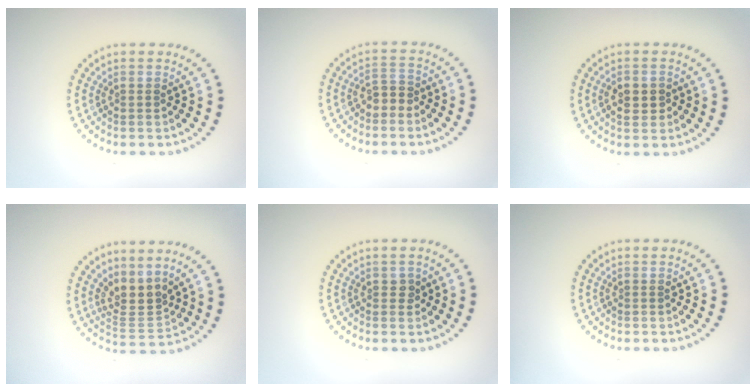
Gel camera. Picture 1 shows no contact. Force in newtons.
{"total": 1.7, "press": 1.4, "slide": 0.9}
{"total": 2.0, "press": 2.0, "slide": 0.2}
{"total": 3.0, "press": 2.0, "slide": 2.3}
{"total": 0.8, "press": 0.8, "slide": 0.2}
{"total": 0.0}